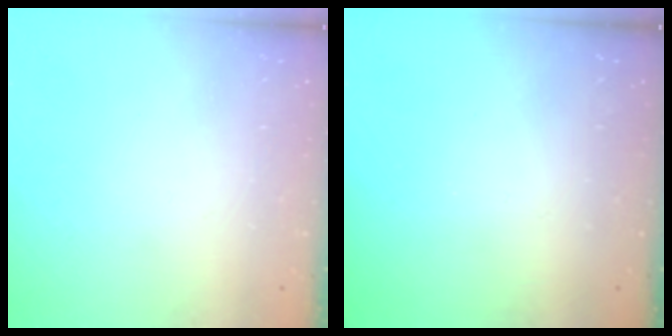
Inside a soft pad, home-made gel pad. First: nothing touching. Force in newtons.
{"total": 0.0}